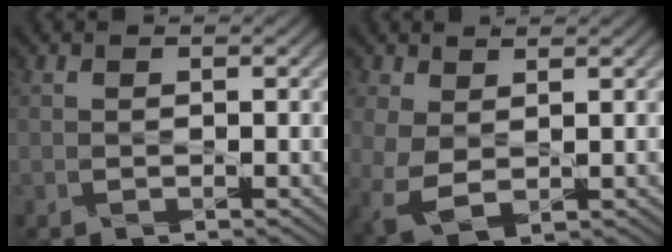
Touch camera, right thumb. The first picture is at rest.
{"total": 4.7, "force": [-0.7, 2.8, 3.7], "torque": [-0.107, -0.007, -0.015]}